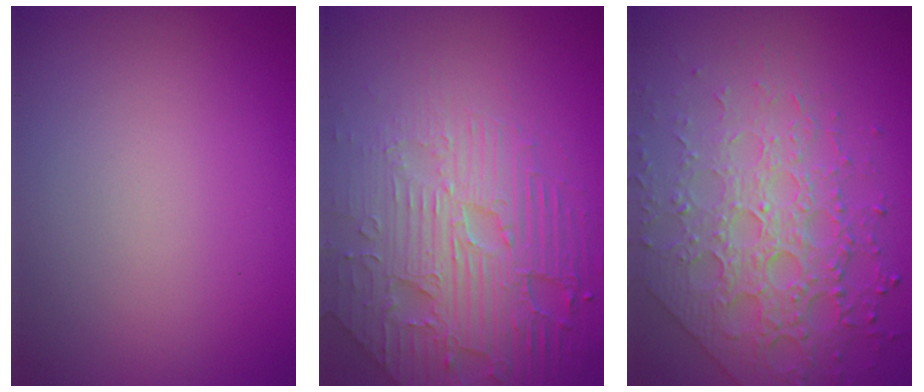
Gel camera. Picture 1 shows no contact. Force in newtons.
{"total": 6.3, "press": 5.4, "slide": 3.3}
{"total": 7.3, "press": 5.3, "slide": 4.9}